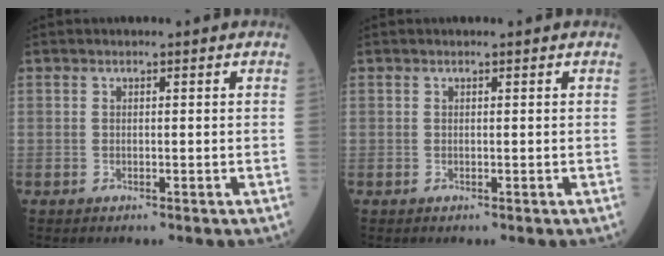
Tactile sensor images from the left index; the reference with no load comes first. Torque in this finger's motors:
{"motor_torque": [0.00, 0.00, 0.02, 0.00]}